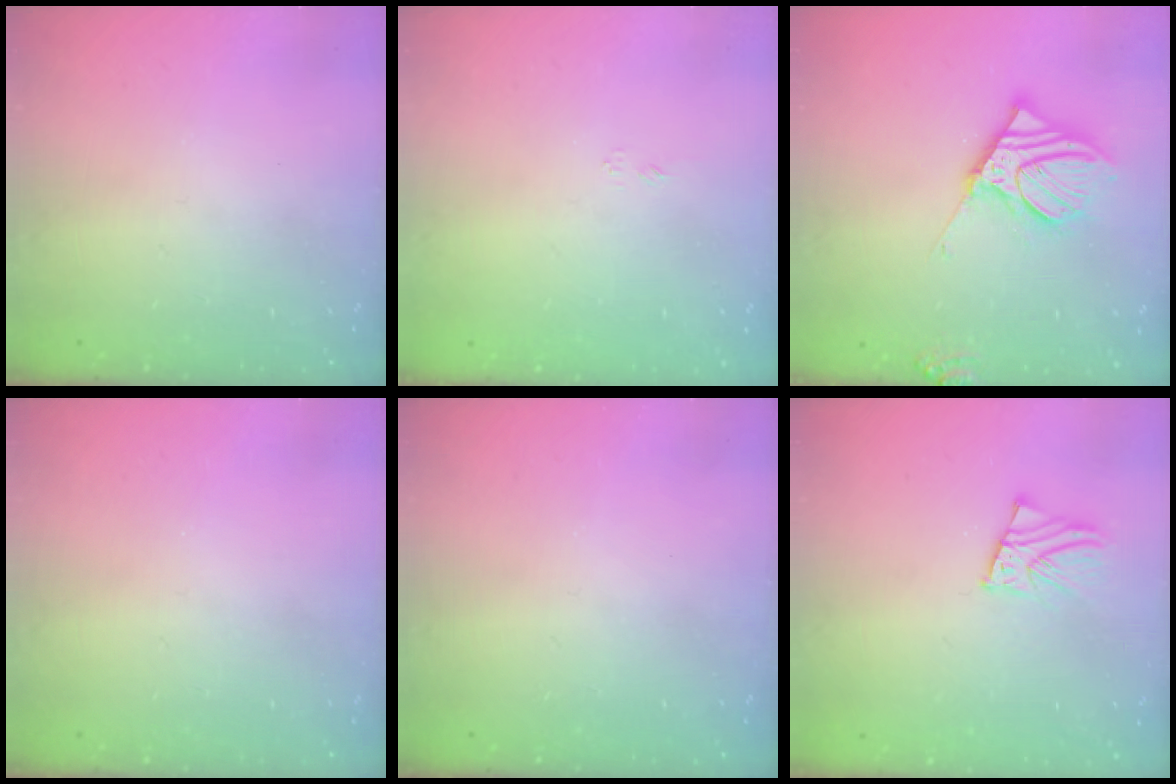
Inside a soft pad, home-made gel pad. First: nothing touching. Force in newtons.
{"total": 3.2, "press": 3.1, "slide": 0.3}
{"total": 15.1, "press": 14.9, "slide": 2.8}
{"total": 0.0}
{"total": 0.0}
{"total": 2.3, "press": 2.3, "slide": 0.3}